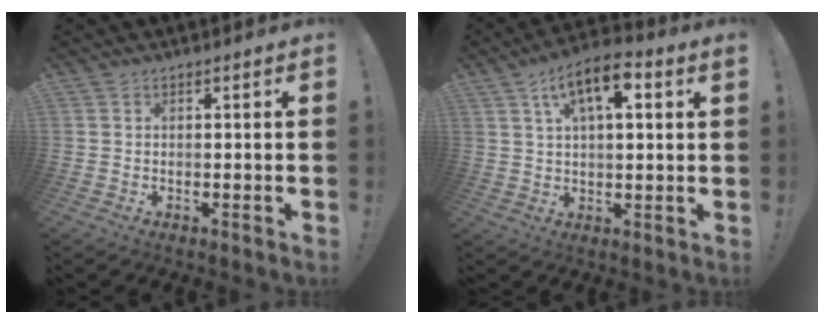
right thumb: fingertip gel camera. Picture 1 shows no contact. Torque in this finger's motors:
{"motor_torque": [0.18, 0.38, 0.21, 0.21, 0.07]}